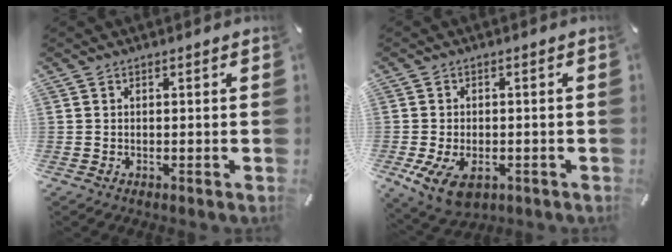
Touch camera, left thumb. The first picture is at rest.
{"total": 7.1, "force": [-2.4, 4.6, 4.8], "torque": [-0.115, 0.001, -0.043]}